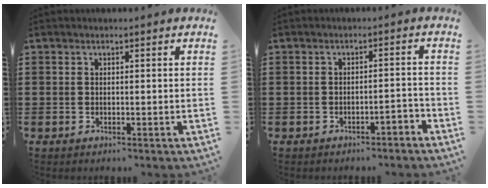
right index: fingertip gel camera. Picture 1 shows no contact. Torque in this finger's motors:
{"motor_torque": [0.04, -0.02, 0.03, 0.01]}